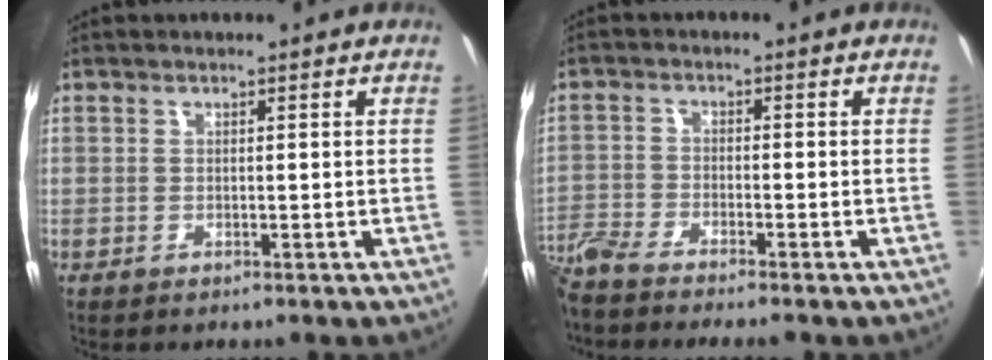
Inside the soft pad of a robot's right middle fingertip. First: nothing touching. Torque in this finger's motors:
{"motor_torque": [0.52, -0.88, 0.29, 0.21]}